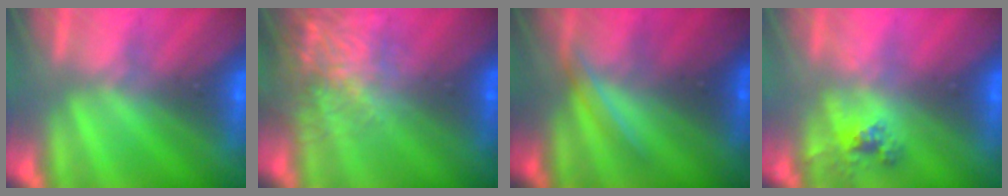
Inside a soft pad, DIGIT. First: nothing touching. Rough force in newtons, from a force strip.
{"total": 8.1}
{"total": 1.9}
{"total": 2.6}